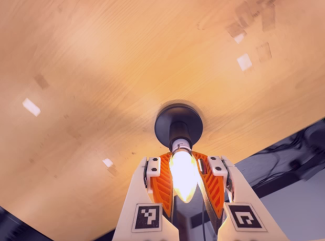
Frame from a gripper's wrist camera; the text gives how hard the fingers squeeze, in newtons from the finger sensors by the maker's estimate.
{"total": 26.1, "left": 26.3, "right": 25.8}